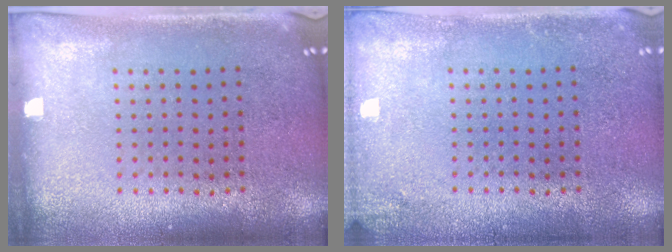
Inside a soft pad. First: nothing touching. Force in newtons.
{"total": 1.2, "press": 1.2, "slide": 0.0}